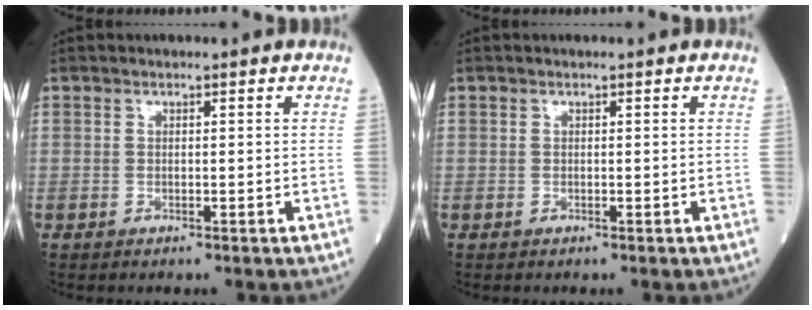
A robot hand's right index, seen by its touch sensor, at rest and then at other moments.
{"total": 0.0}